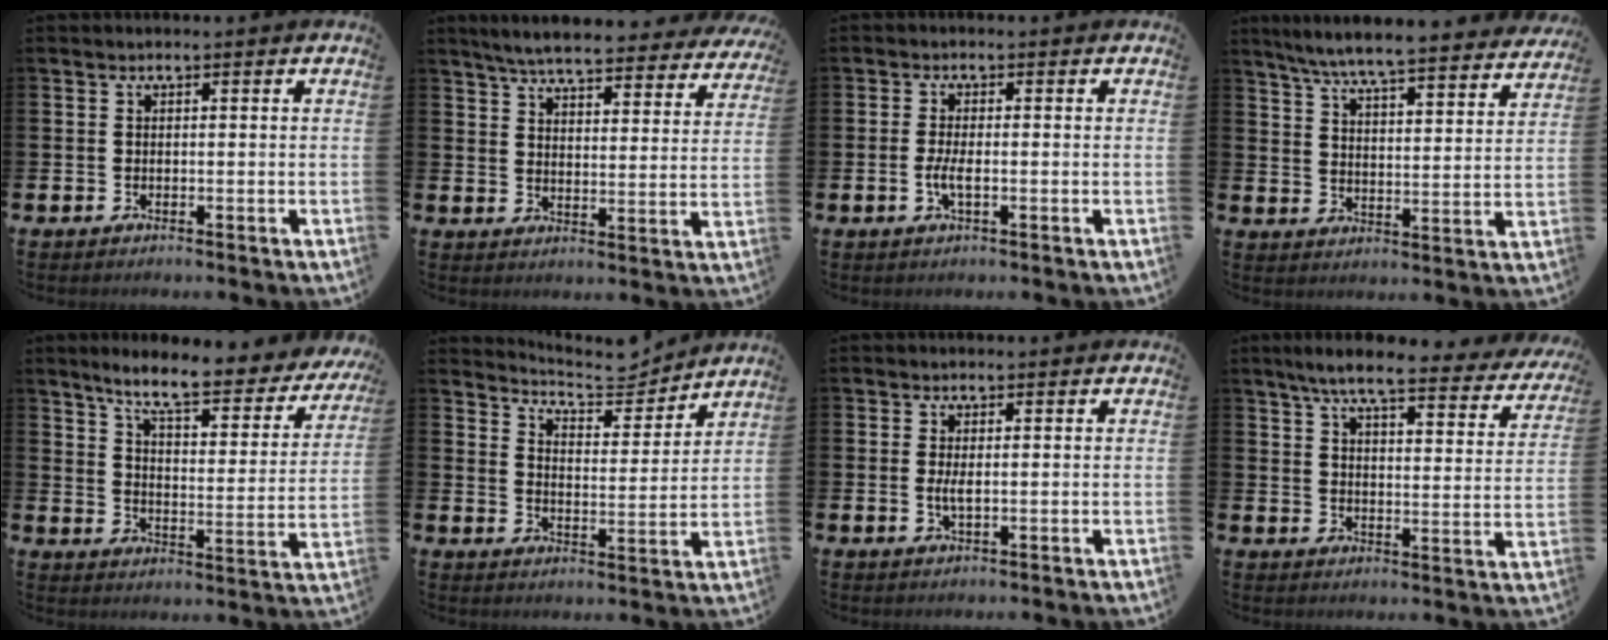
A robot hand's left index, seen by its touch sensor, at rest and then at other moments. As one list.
[{"total": 5.9, "force": [5.6, 0.4, 1.9], "torque": [-0.052, -0.037, 0.093]}, {"total": 2.4, "force": [-0.6, 0.7, 2.2], "torque": [-0.048, 0.004, -0.010]}, {"total": 7.0, "force": [6.6, 0.2, 2.3], "torque": [-0.063, -0.051, 0.110]}, {"total": 7.7, "force": [6.7, 1.2, 3.7], "torque": [-0.097, -0.046, 0.107]}, {"total": 6.3, "force": [6.1, 1.3, 1.1], "torque": [-0.041, -0.045, 0.105]}, {"total": 1.6, "force": [0.1, 0.5, 1.5], "torque": [-0.029, 0.000, 0.000]}, {"total": 7.3, "force": [6.3, 0.7, 3.6], "torque": [-0.080, -0.037, 0.101]}]